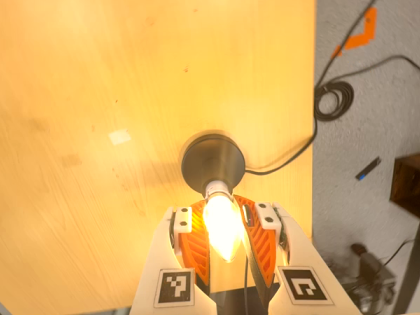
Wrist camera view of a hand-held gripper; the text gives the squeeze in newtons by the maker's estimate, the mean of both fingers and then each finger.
{"total": 25.5, "left": 23.7, "right": 27.3}